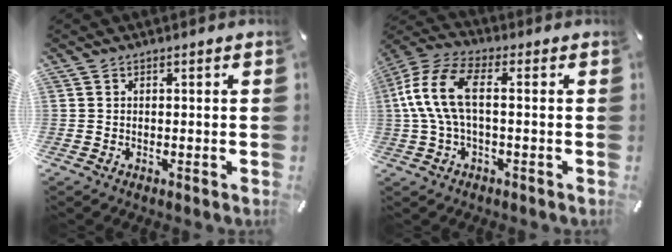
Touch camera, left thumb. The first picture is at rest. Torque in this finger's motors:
{"motor_torque": [0.58, 0.61, 1.83, -0.18, 0.19]}